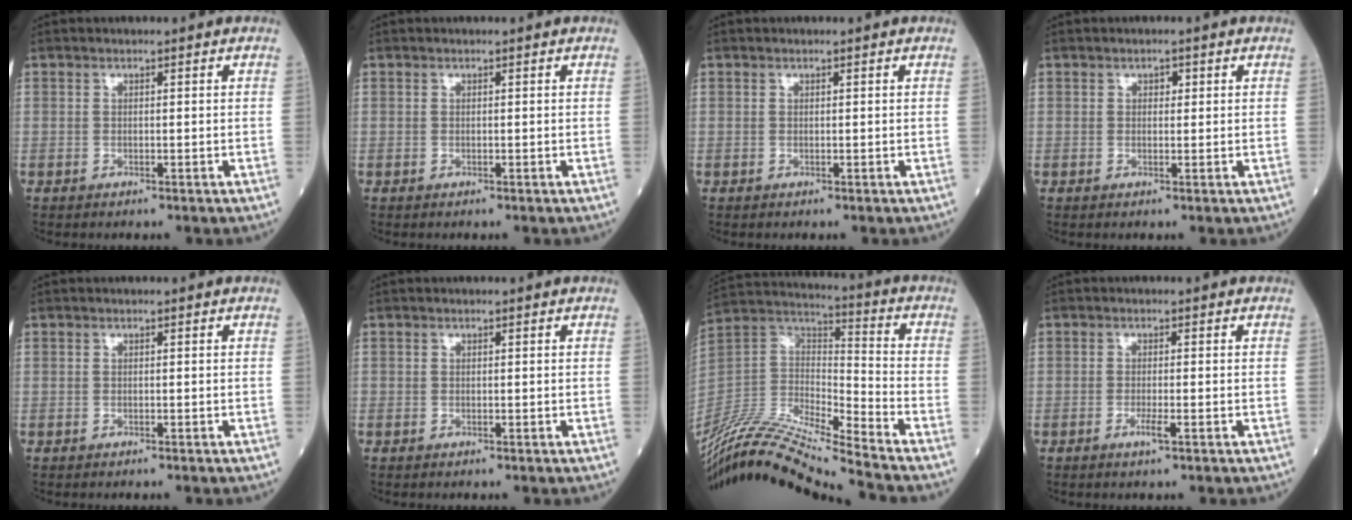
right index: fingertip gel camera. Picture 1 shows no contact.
{"total": 0.0}
{"total": 0.0}
{"total": 1.0, "force": [0.4, 0.7, 0.6], "torque": [-0.007, 0.000, 0.004]}
{"total": 0.5, "force": [-0.5, 0.0, 0.2], "torque": [-0.001, -0.001, -0.009]}
{"total": 0.0}
{"total": 20.7, "force": [-18.9, -1.0, 8.5], "torque": [-0.180, 0.007, -0.350]}
{"total": 1.8, "force": [-0.9, 0.0, 1.5], "torque": [-0.031, -0.003, -0.016]}